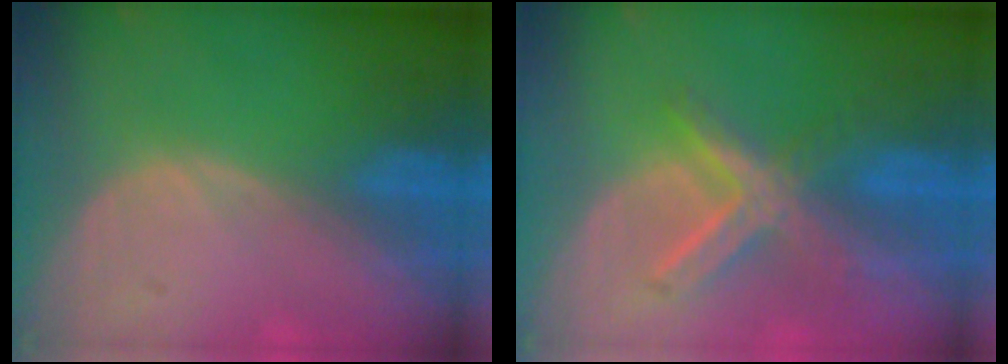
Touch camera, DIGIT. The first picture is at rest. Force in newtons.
{"total": 7.2, "press": 6.4, "slide": 3.4}